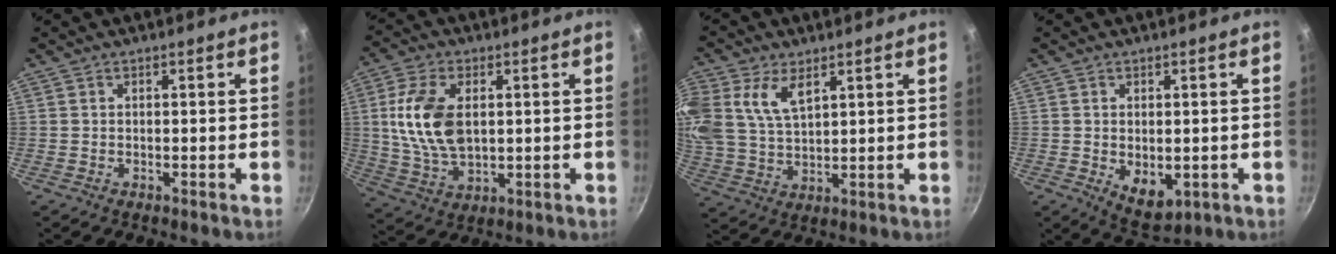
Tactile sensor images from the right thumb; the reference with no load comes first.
{"total": 13.3, "force": [2.0, 8.0, 10.5], "torque": [-0.193, -0.010, 0.044]}
{"total": 11.4, "force": [5.1, 6.8, 7.6], "torque": [-0.155, -0.014, 0.104]}
{"total": 6.4, "force": [-0.7, 4.1, 4.9], "torque": [-0.062, -0.014, 0.003]}